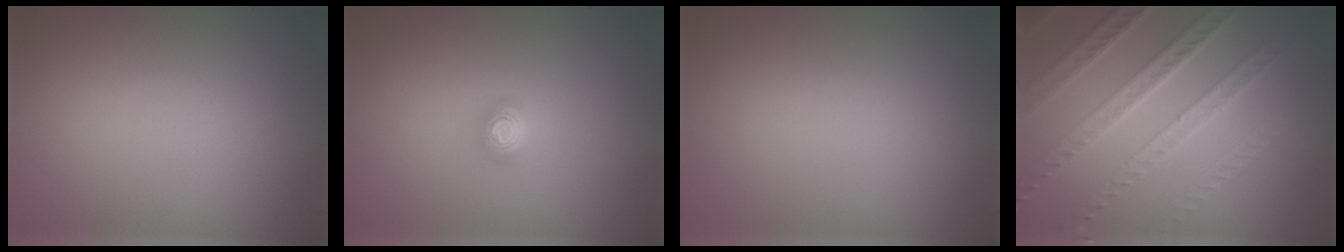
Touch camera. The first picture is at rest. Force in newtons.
{"total": 2.0, "press": 1.4, "slide": 1.4}
{"total": 0.0}
{"total": 7.7, "press": 5.6, "slide": 5.3}